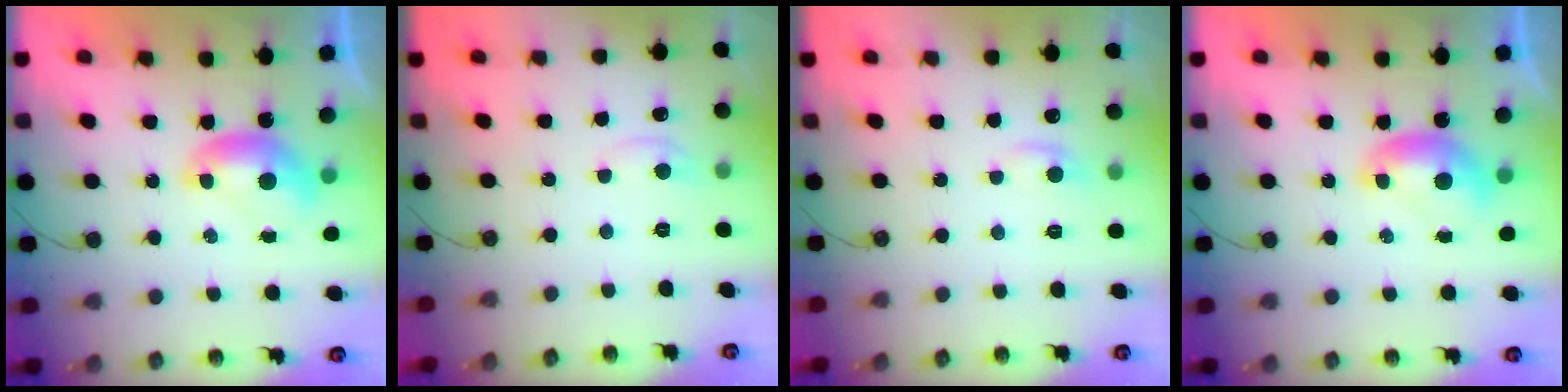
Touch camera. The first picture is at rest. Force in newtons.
{"total": 1.1, "press": 1.0, "slide": 0.5}
{"total": 0.6, "press": 0.3, "slide": 0.6}
{"total": 0.0}